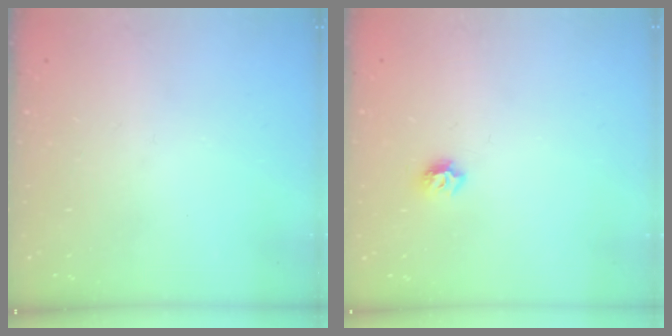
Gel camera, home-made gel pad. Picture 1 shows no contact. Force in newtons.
{"total": 6.5, "press": 6.5, "slide": 0.8}